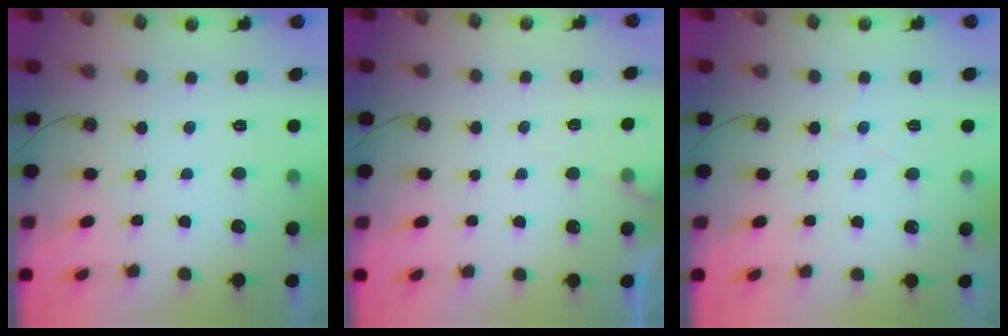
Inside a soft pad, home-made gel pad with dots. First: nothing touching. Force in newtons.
{"total": 4.4, "press": 4.4, "slide": 0.6}
{"total": 3.0, "press": 2.9, "slide": 0.5}